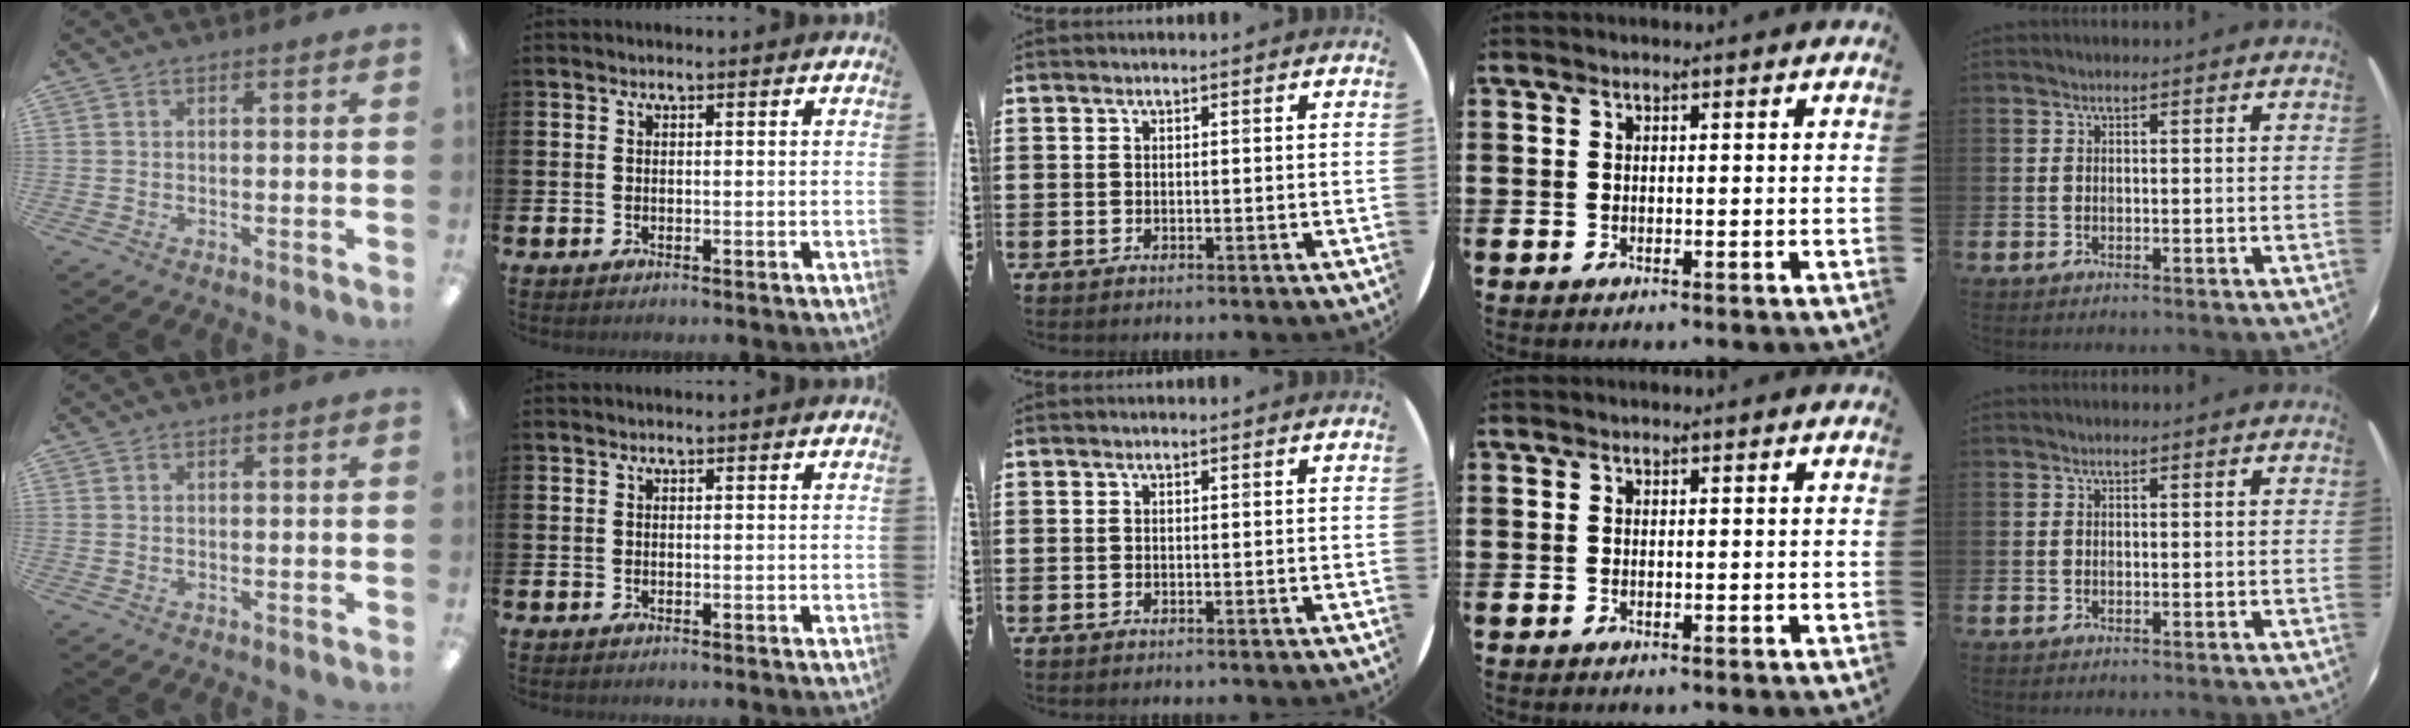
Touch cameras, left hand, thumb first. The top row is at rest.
{}